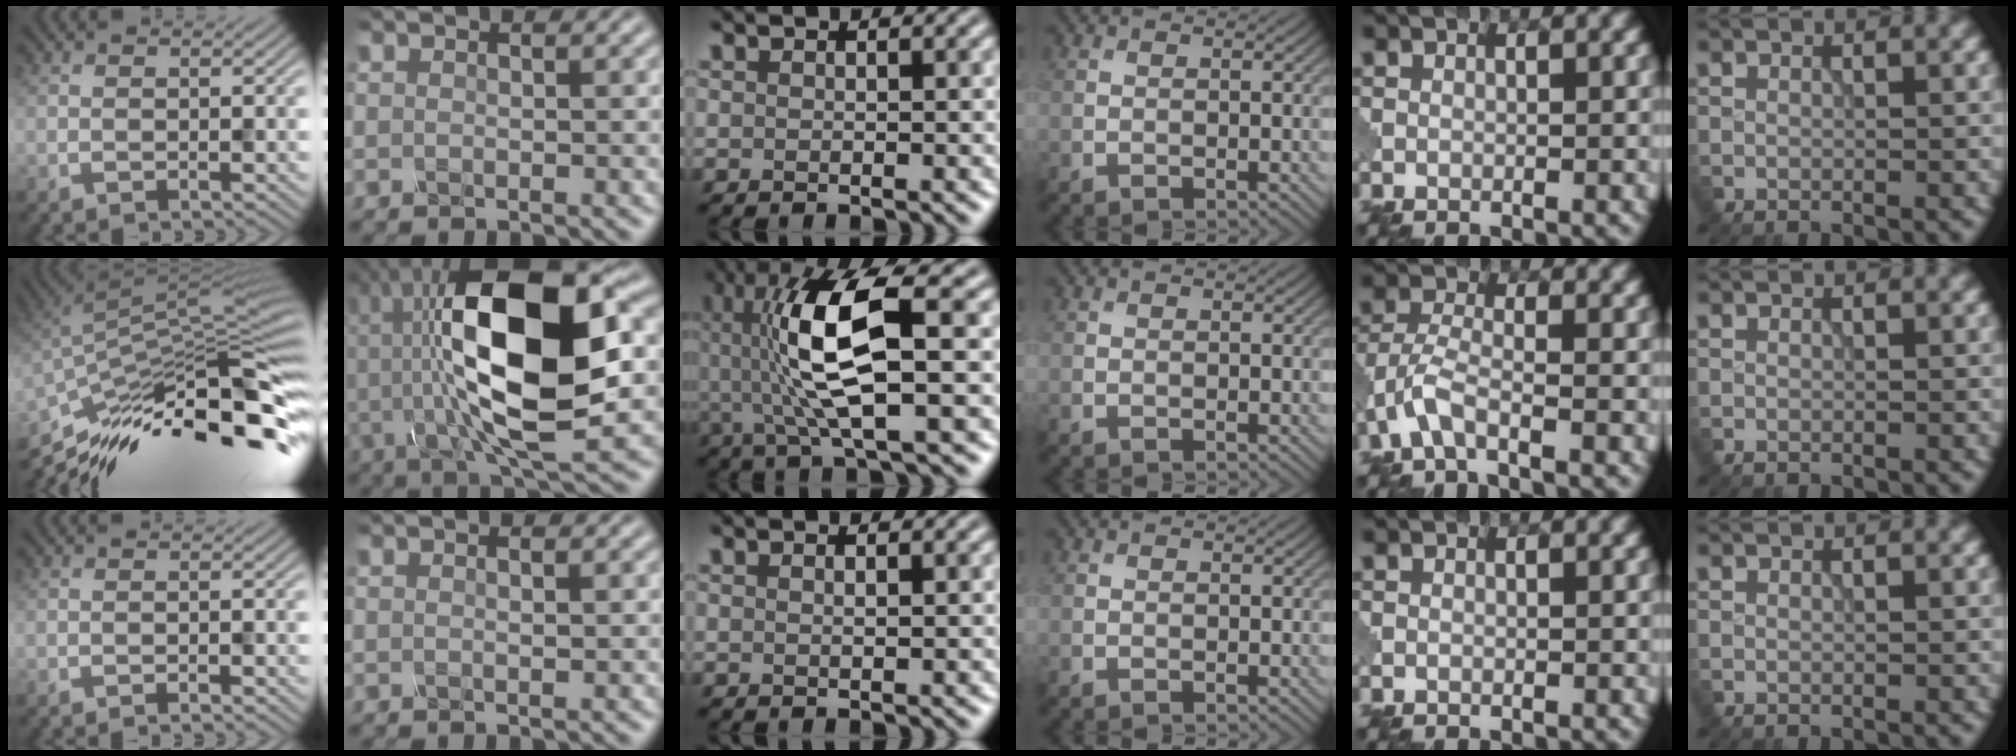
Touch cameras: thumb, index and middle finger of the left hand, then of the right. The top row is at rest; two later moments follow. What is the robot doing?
{"motion": "assemble", "object": "glue stick"}